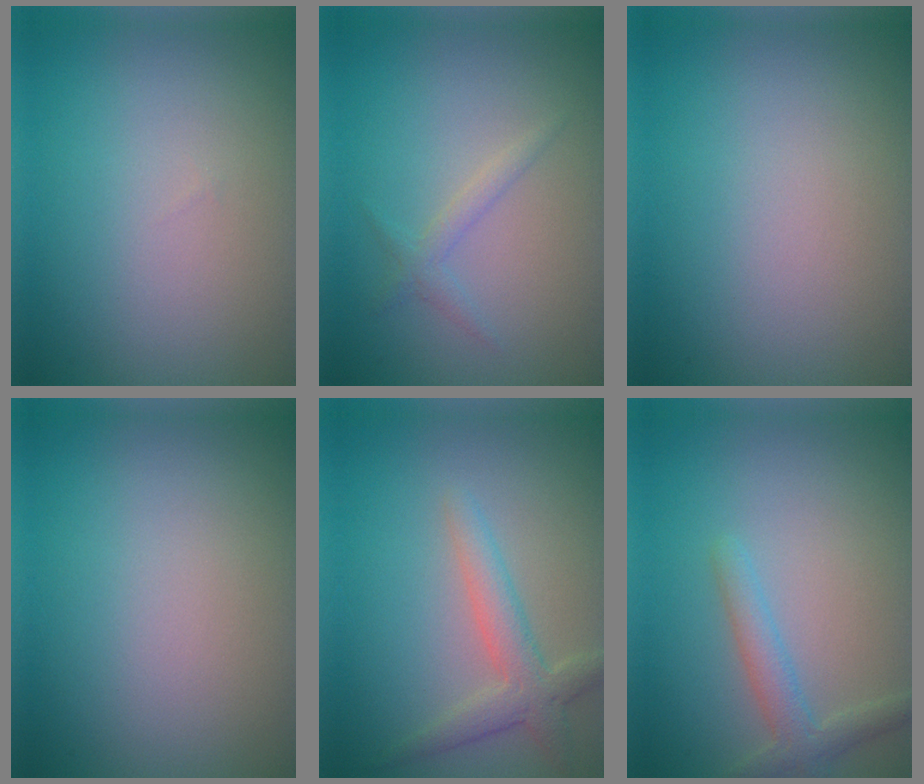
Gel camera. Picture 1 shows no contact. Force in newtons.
{"total": 1.3, "press": 1.3, "slide": 0.0}
{"total": 0.0}
{"total": 0.0}
{"total": 3.1, "press": 3.1, "slide": 0.2}
{"total": 2.3, "press": 2.3, "slide": 0.1}